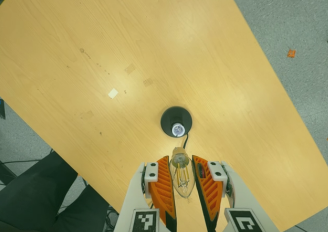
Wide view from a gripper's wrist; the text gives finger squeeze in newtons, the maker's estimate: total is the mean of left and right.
{"total": 12.1, "left": 12.1, "right": 12.0}